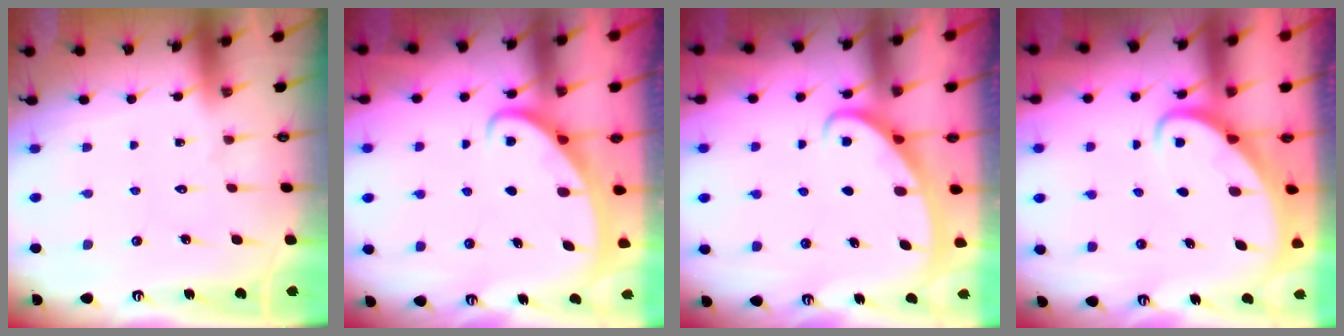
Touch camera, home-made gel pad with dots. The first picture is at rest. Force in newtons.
{"total": 2.5, "press": 2.5, "slide": 0.4}
{"total": 2.6, "press": 2.6, "slide": 0.3}
{"total": 2.7, "press": 2.7, "slide": 0.2}